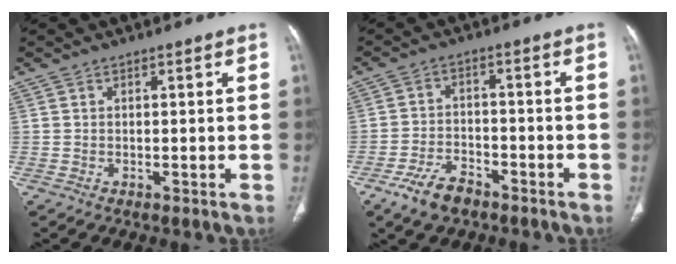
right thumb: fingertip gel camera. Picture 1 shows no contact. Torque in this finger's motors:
{"motor_torque": [3.15, 1.86, -0.12, -0.10, 0.06]}